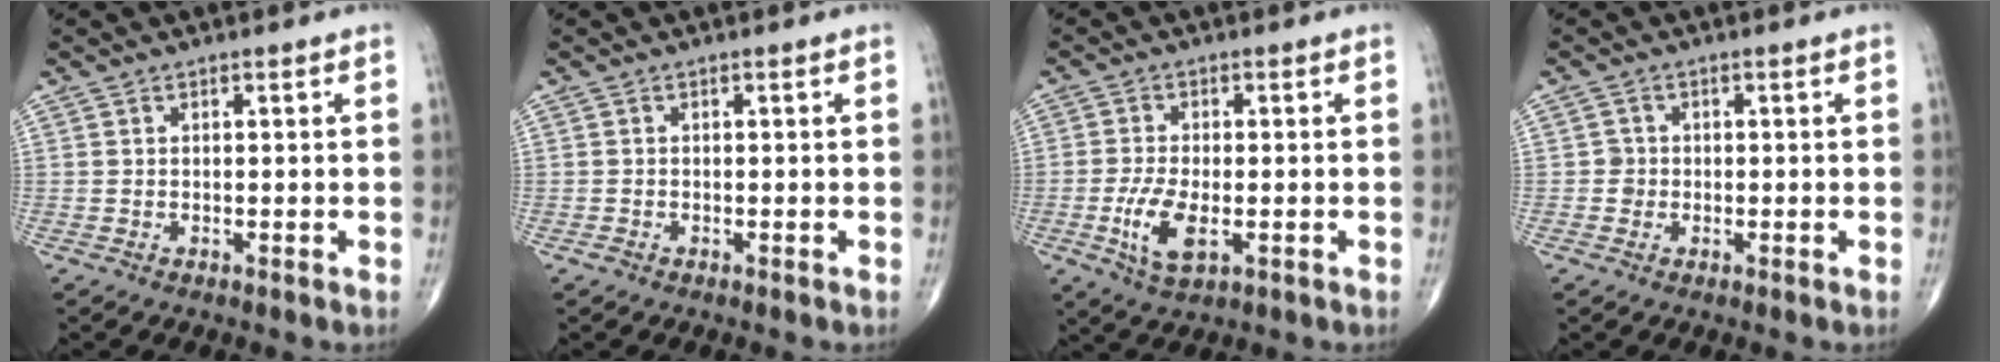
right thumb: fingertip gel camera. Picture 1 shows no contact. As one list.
[{"total": 0.6, "force": [-0.4, 0.4, 0.2], "torque": [-0.002, 0.002, -0.010]}, {"total": 7.2, "force": [-1.9, 3.2, 6.1], "torque": [-0.124, -0.004, -0.032]}, {"total": 1.6, "force": [-0.3, 1.6, 0.2], "torque": [0.008, 0.007, -0.008]}]